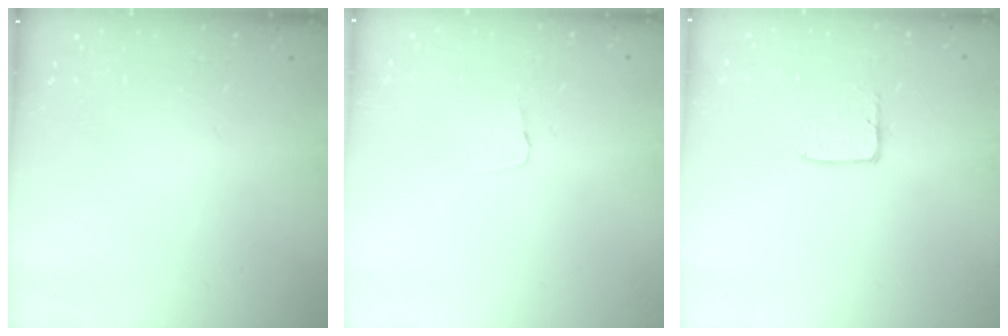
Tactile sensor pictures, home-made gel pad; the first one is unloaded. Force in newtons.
{"total": 2.9, "press": 2.8, "slide": 0.3}
{"total": 4.0, "press": 4.0, "slide": 0.4}